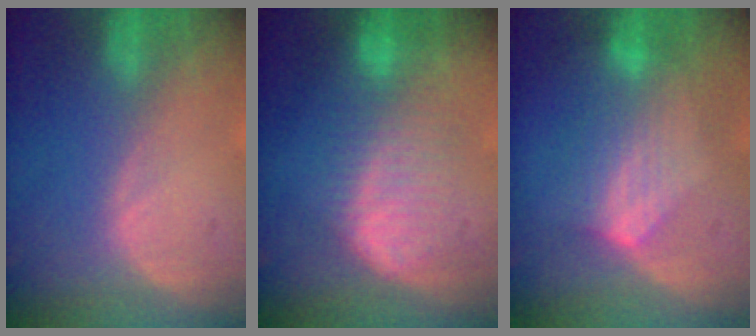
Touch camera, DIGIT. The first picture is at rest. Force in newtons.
{"total": 7.3, "press": 7.3, "slide": 0.1}
{"total": 7.0, "press": 6.5, "slide": 2.7}